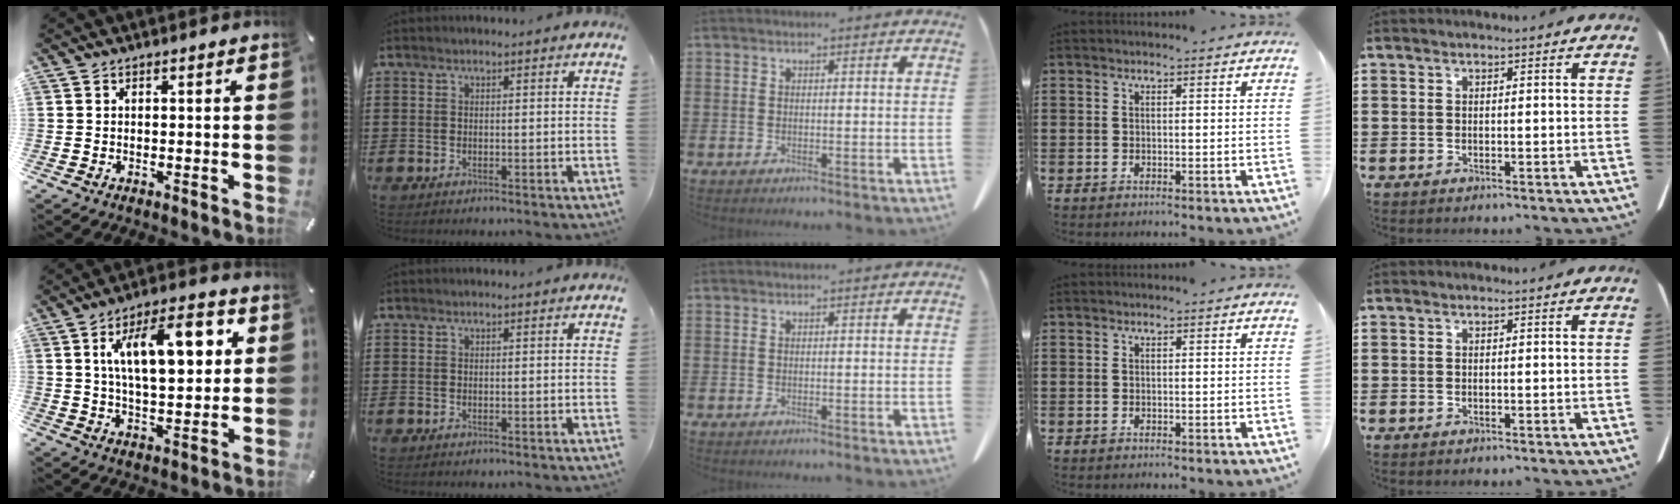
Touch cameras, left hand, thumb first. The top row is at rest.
{"thumb": {"total": 16.4, "force": [5.3, 7.7, 13.4], "torque": [-0.219, 0.001, 0.084]}}